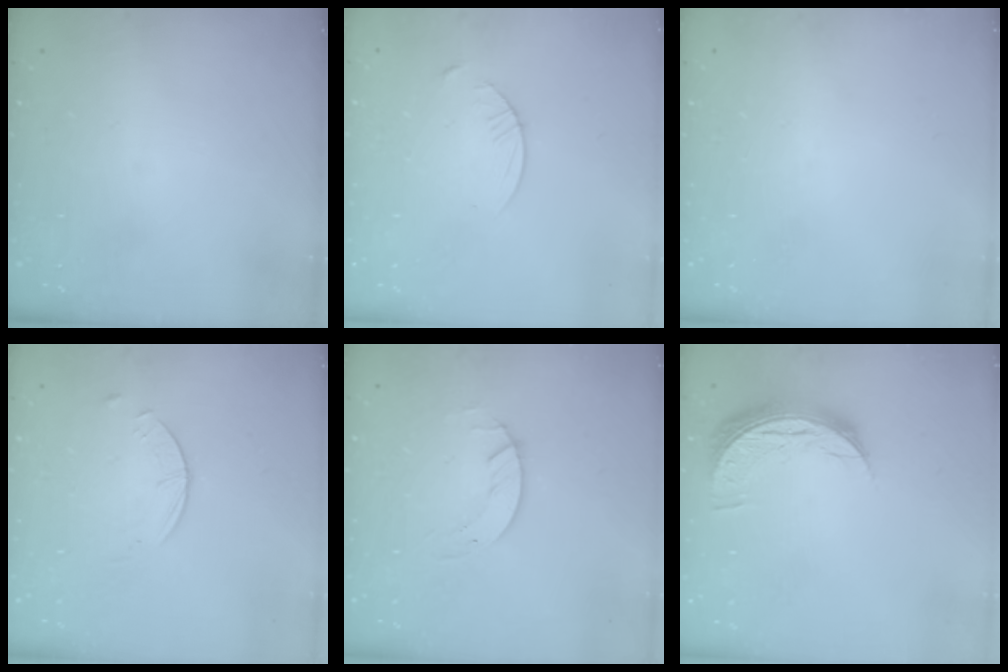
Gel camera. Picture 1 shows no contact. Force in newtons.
{"total": 3.1, "press": 3.1, "slide": 0.4}
{"total": 0.0}
{"total": 2.6, "press": 2.5, "slide": 0.3}
{"total": 2.7, "press": 2.7, "slide": 0.3}
{"total": 8.7, "press": 8.7, "slide": 0.7}